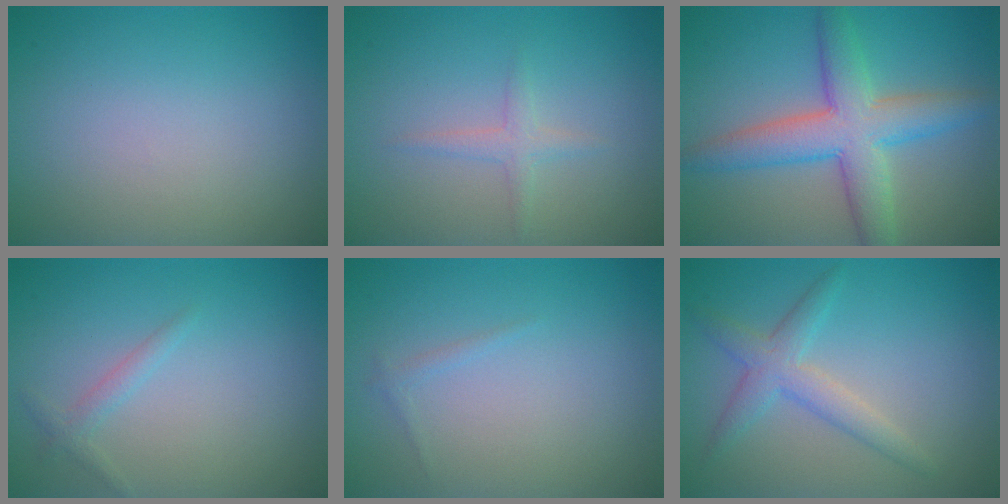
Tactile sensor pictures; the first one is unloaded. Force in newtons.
{"total": 1.4, "press": 1.4, "slide": 0.0}
{"total": 6.7, "press": 6.7, "slide": 0.1}
{"total": 1.1, "press": 1.1, "slide": 0.0}
{"total": 0.6, "press": 0.6, "slide": 0.0}
{"total": 3.0, "press": 3.0, "slide": 0.1}